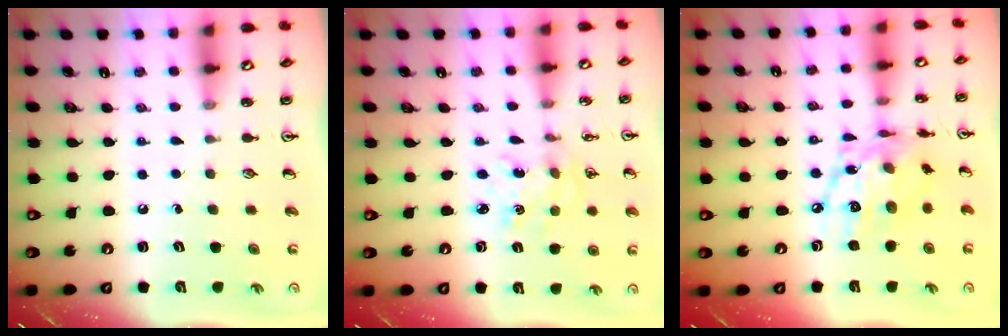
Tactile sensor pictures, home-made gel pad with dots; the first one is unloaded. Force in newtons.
{"total": 2.1, "press": 2.1, "slide": 0.2}
{"total": 15.7, "press": 15.7, "slide": 1.2}